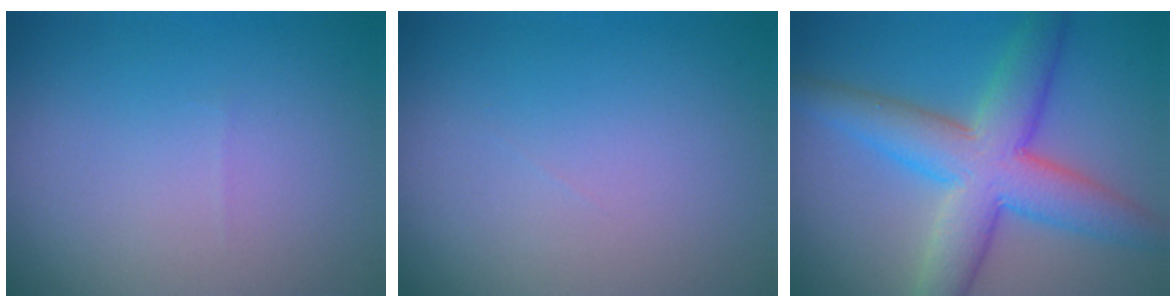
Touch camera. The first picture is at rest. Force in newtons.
{"total": 0.0}
{"total": 8.0, "press": 8.0, "slide": 0.2}